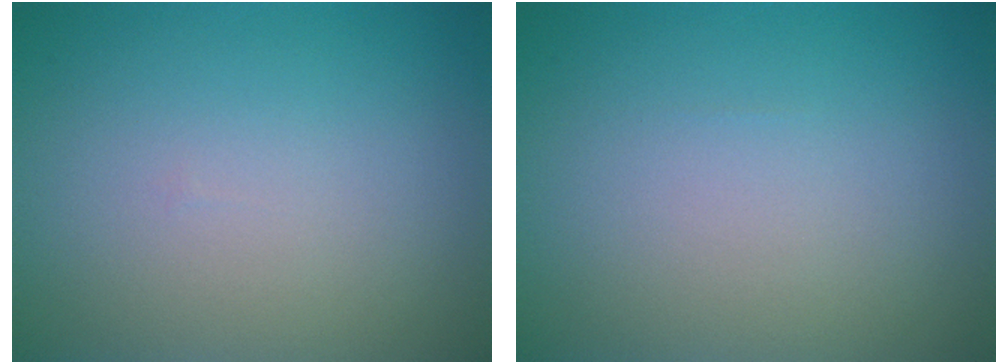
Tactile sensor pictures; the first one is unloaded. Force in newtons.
{"total": 0.0}